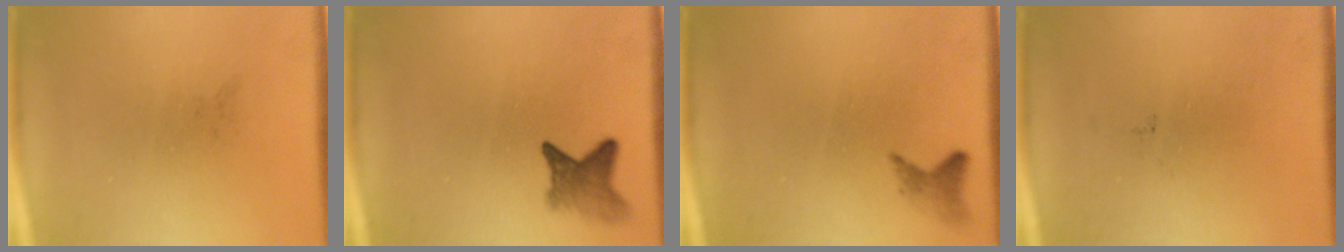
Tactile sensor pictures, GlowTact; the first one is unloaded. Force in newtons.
{"total": 3.1}
{"total": 1.4}
{"total": 0.0}